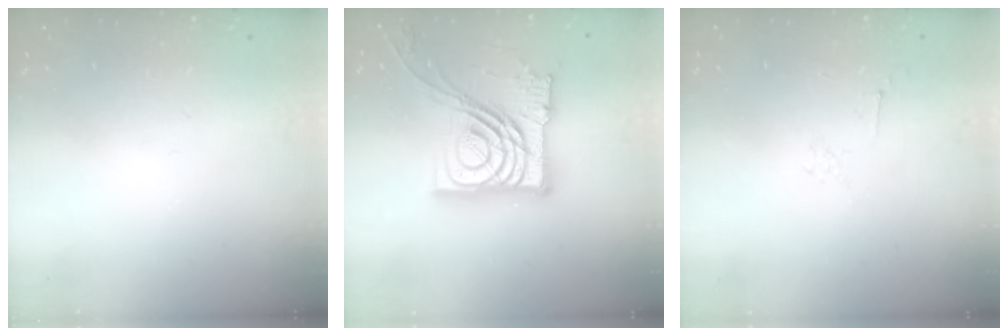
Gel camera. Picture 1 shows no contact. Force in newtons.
{"total": 23.8, "press": 23.6, "slide": 2.4}
{"total": 2.9, "press": 2.8, "slide": 0.8}